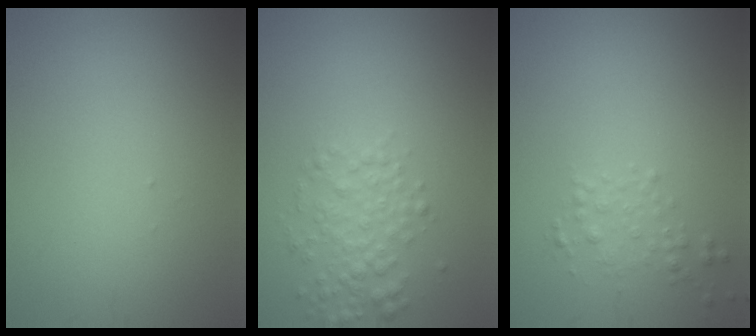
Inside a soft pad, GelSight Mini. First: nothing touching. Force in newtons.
{"total": 2.7, "press": 2.7, "slide": 0.1}
{"total": 1.4, "press": 1.4, "slide": 0.0}